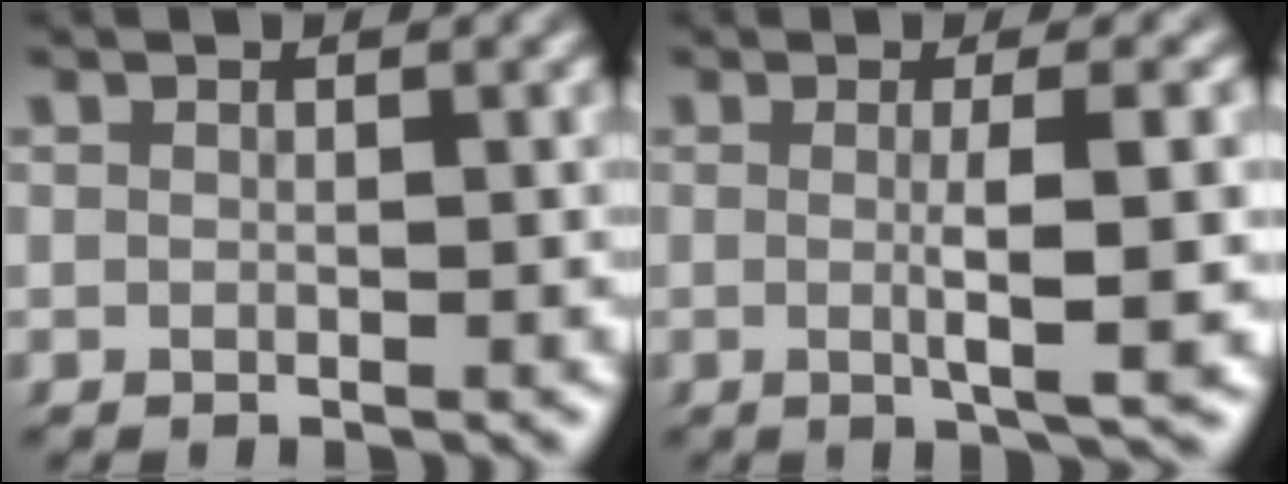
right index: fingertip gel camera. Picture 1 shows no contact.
{"total": 3.8, "force": [-0.1, -0.3, 3.8], "torque": [-0.060, -0.005, -0.001]}